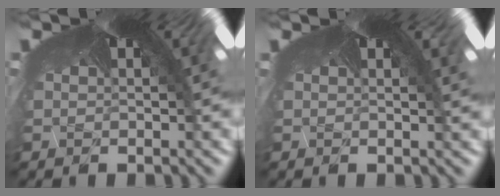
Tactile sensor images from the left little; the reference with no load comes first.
{"total": 0.0}